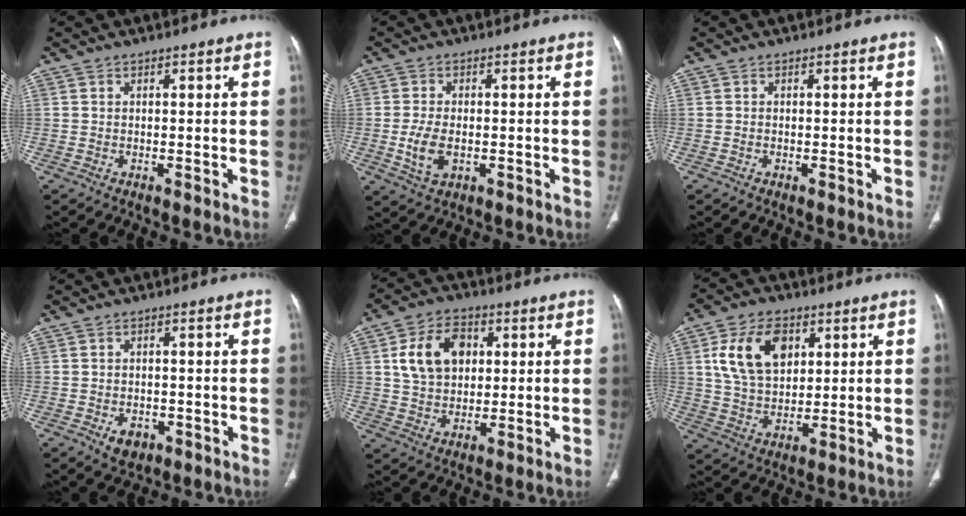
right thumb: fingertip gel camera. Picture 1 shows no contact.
{"total": 5.6, "force": [-1.1, 3.2, 4.5], "torque": [-0.093, -0.003, -0.014]}
{"total": 0.0}
{"total": 3.8, "force": [-1.7, 2.6, 2.1], "torque": [-0.024, 0.003, -0.017]}
{"total": 11.5, "force": [2.8, 8.3, 7.5], "torque": [-0.109, 0.003, 0.051]}
{"total": 13.4, "force": [4.5, 8.8, 9.1], "torque": [-0.141, -0.009, 0.088]}